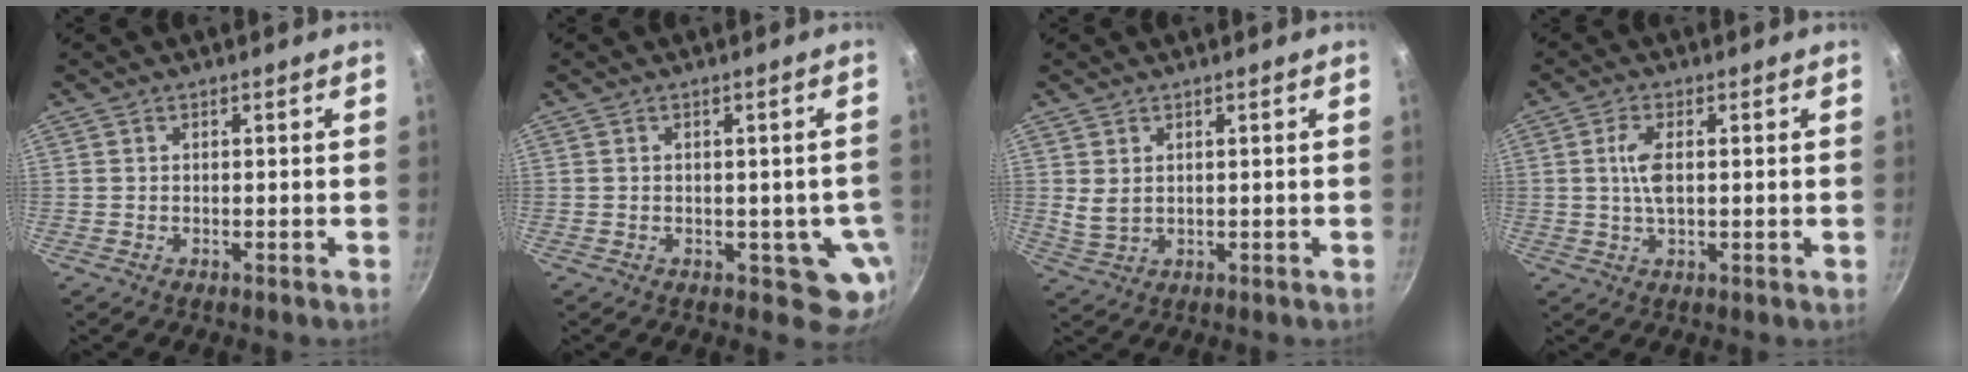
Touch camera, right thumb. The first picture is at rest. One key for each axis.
{"total": 5.9, "fx": -0.9, "fy": 4.1, "fz": 4.2, "tx": -0.020, "ty": 0.001, "tz": -0.009}
{"total": 3.1, "fx": 1.1, "fy": 2.0, "fz": 2.1, "tx": -0.038, "ty": -0.009, "tz": 0.028}
{"total": 5.0, "fx": 0.6, "fy": 2.1, "fz": 4.5, "tx": -0.092, "ty": 0.004, "tz": 0.011}